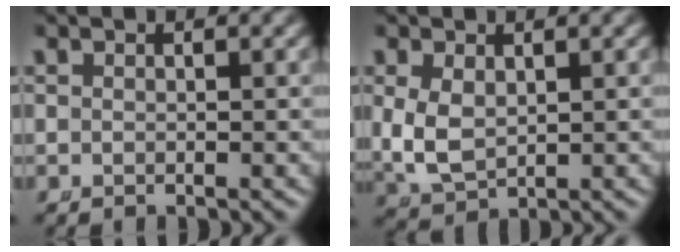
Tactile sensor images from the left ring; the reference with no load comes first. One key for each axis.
{"total": 4.7, "fx": -0.1, "fy": 3.9, "fz": 2.7, "tx": -0.088, "ty": -0.028, "tz": 0.020}